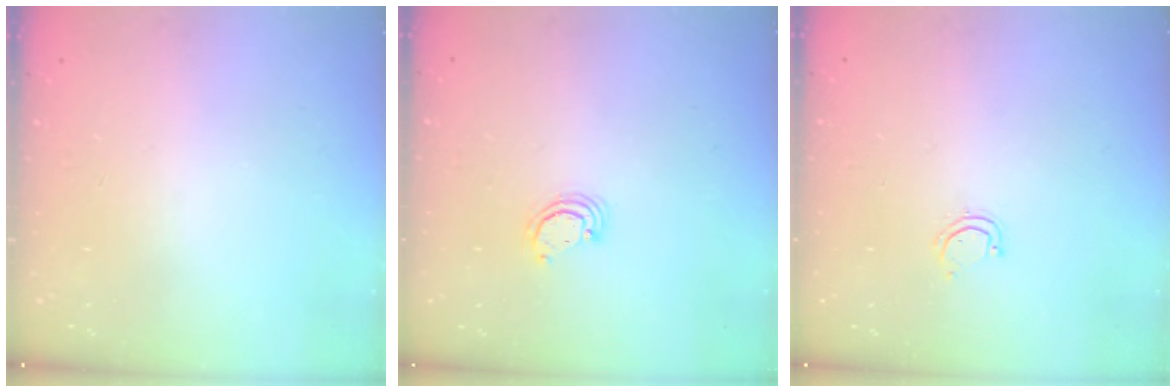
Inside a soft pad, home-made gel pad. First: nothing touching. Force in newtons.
{"total": 2.3, "press": 2.3, "slide": 0.3}
{"total": 4.3, "press": 4.3, "slide": 0.4}